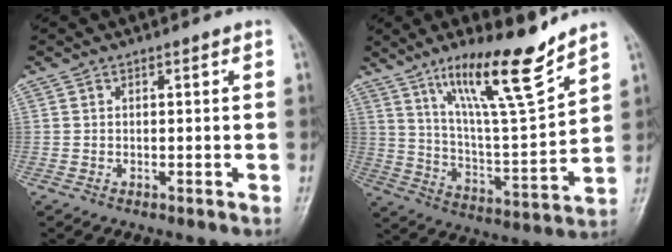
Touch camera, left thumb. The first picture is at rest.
{"total": 17.1, "force": [11.7, 2.5, 12.2], "torque": [-0.190, -0.073, 0.210]}